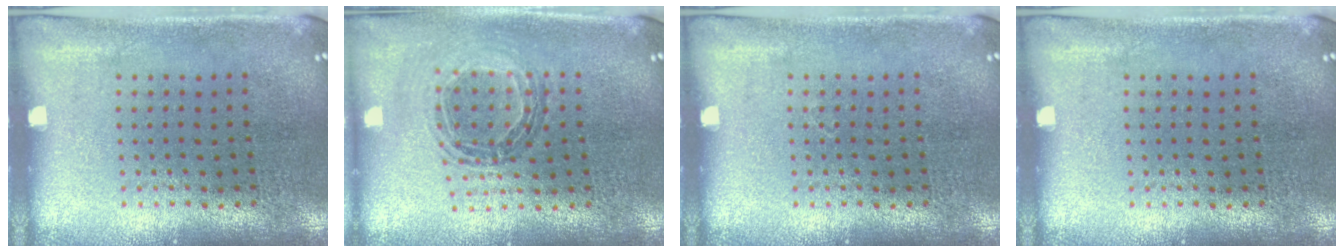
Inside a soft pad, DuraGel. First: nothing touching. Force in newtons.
{"total": 0.8, "press": 0.8, "slide": 0.1}
{"total": 0.0}
{"total": 0.0}